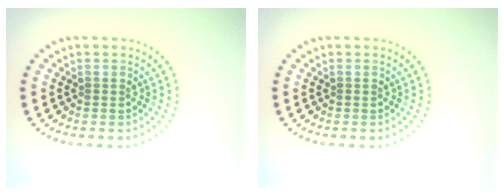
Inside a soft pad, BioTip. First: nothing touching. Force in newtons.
{"total": 0.0}